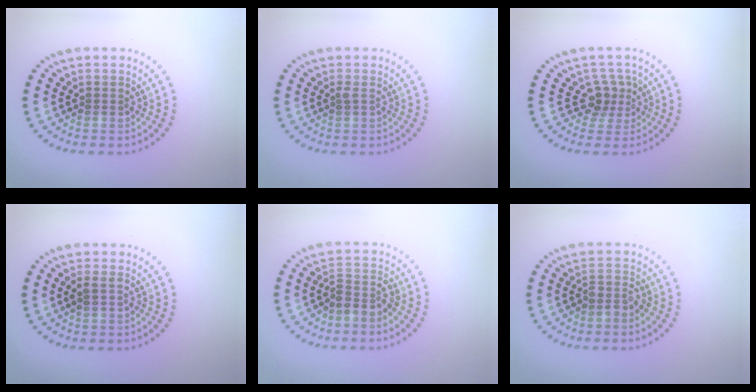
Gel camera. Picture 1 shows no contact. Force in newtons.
{"total": 0.5, "press": 0.4, "slide": 0.3}
{"total": 2.4, "press": 1.7, "slide": 1.7}
{"total": 0.8, "press": 0.8, "slide": 0.2}
{"total": 2.3, "press": 1.8, "slide": 1.5}
{"total": 1.3, "press": 1.1, "slide": 0.8}